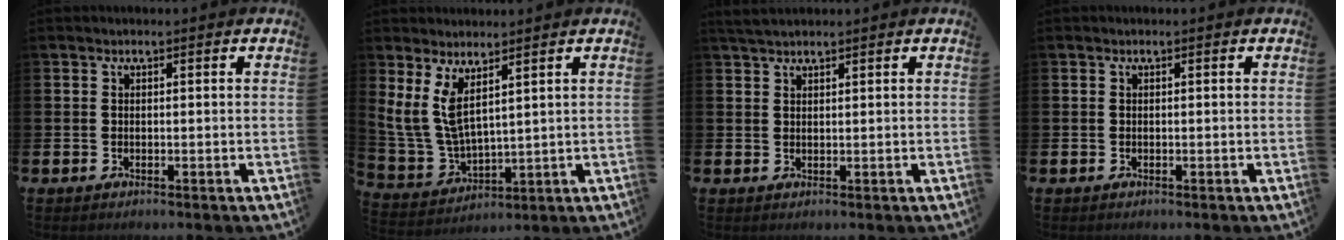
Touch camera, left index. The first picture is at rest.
{"total": 6.3, "force": [4.2, 2.3, 4.1], "torque": [-0.099, -0.021, 0.076]}
{"total": 2.3, "force": [2.1, 0.6, 0.9], "torque": [-0.014, -0.001, 0.037]}
{"total": 0.0}